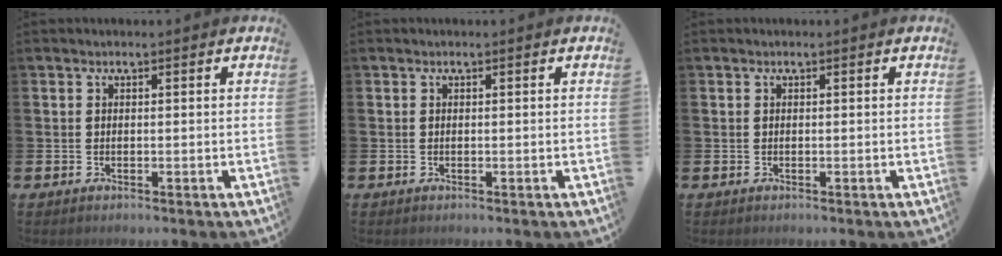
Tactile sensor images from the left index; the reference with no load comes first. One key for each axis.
{"total": 0.0}
{"total": 0.0}